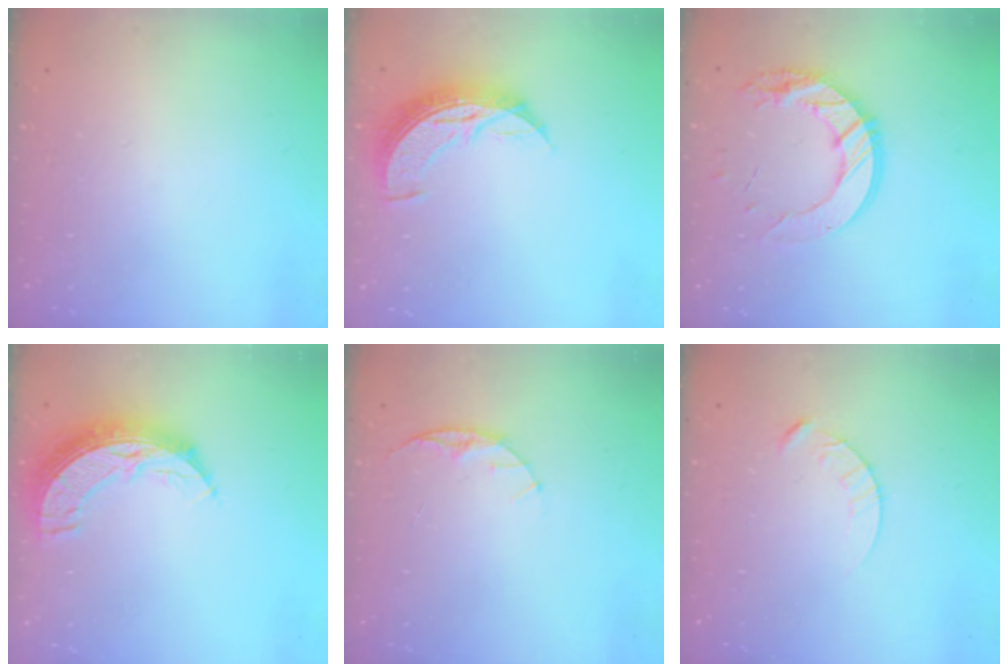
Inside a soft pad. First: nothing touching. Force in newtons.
{"total": 8.6, "press": 8.6, "slide": 0.8}
{"total": 14.7, "press": 14.6, "slide": 1.3}
{"total": 10.5, "press": 10.4, "slide": 0.9}
{"total": 5.9, "press": 5.8, "slide": 0.7}
{"total": 4.7, "press": 4.7, "slide": 0.5}